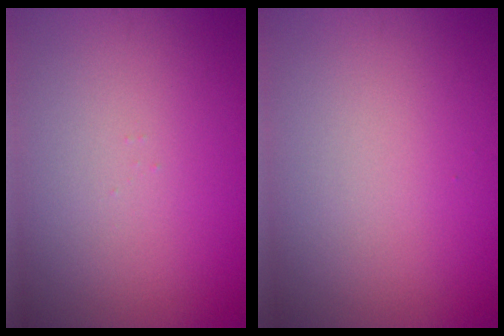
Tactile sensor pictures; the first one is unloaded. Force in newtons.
{"total": 0.0}